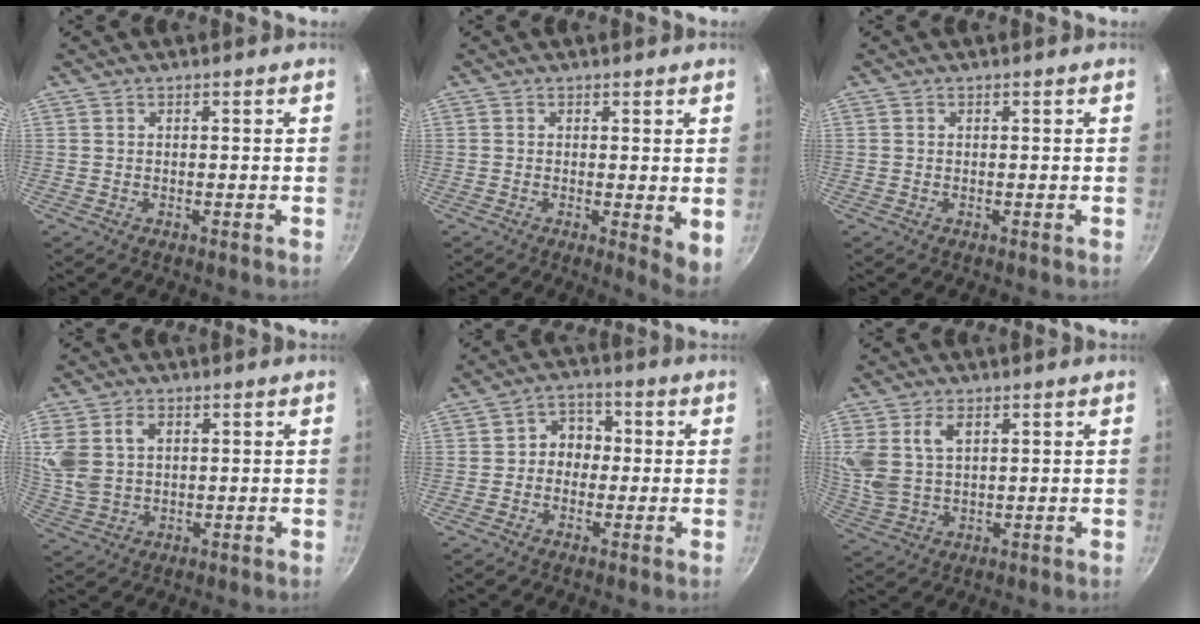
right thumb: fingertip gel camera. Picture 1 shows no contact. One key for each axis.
{"total": 4.5, "fx": 0.2, "fy": 1.4, "fz": 4.3, "tx": -0.056, "ty": -0.015, "tz": 0.001}
{"total": 0.0}
{"total": 9.8, "fx": 2.8, "fy": 7.0, "fz": 6.3, "tx": -0.126, "ty": -0.005, "tz": 0.059}
{"total": 5.8, "fx": -0.3, "fy": 5.0, "fz": 2.9, "tx": -0.001, "ty": 0.017, "tz": -0.016}
{"total": 8.7, "fx": 3.2, "fy": 5.4, "fz": 6.0, "tx": -0.117, "ty": -0.015, "tz": 0.070}